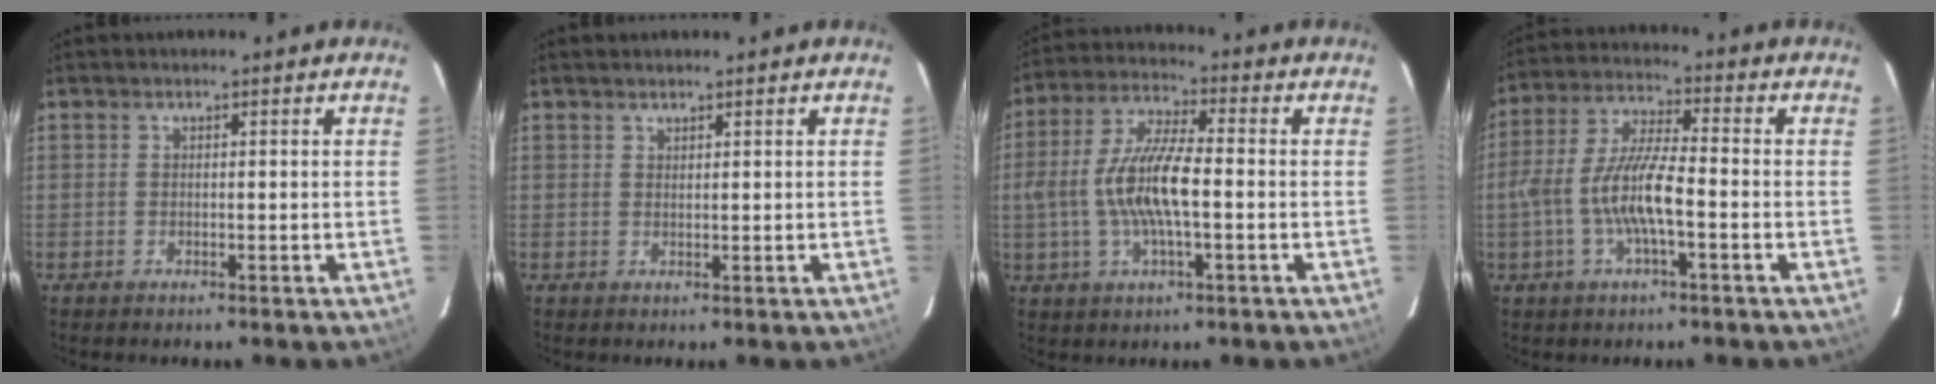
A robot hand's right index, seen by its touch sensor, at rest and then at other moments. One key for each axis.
{"total": 0.9, "fx": 0.9, "fy": 0.1, "fz": 0.1, "tx": -0.003, "ty": 0.001, "tz": 0.017}
{"total": 11.6, "fx": -1.4, "fy": 3.0, "fz": 11.1, "tx": -0.225, "ty": 0.006, "tz": -0.027}
{"total": 10.3, "fx": -2.8, "fy": 2.1, "fz": 9.6, "tx": -0.199, "ty": 0.004, "tz": -0.052}